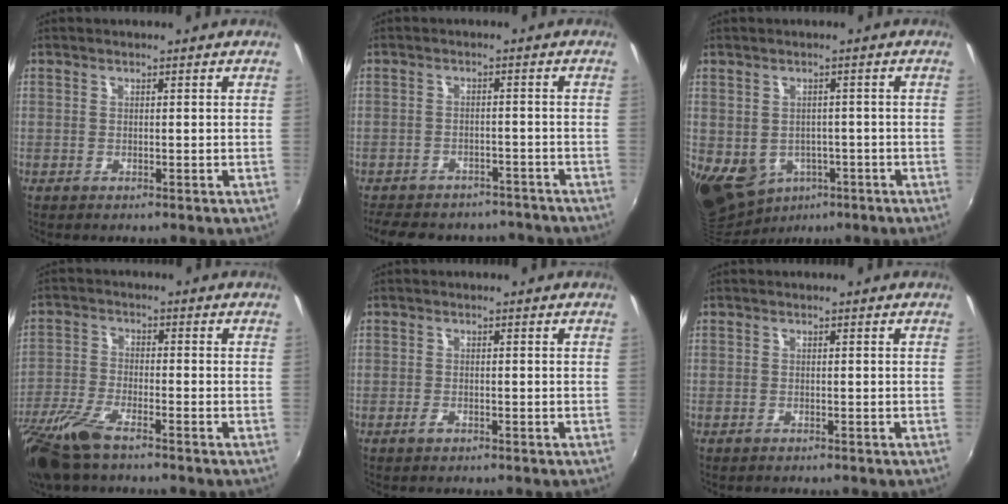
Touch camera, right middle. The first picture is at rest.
{"total": 16.6, "force": [-14.0, 6.8, 5.9], "torque": [-0.139, 0.008, -0.180]}
{"total": 10.7, "force": [-3.9, 8.2, 5.6], "torque": [-0.126, -0.027, -0.043]}
{"total": 11.0, "force": [-8.0, 2.9, 7.0], "torque": [-0.167, -0.033, -0.162]}
{"total": 1.2, "force": [-0.9, 0.5, 0.6], "torque": [-0.013, 0.000, -0.016]}
{"total": 0.6, "force": [-0.6, 0.1, 0.2], "torque": [-0.006, 0.000, -0.008]}